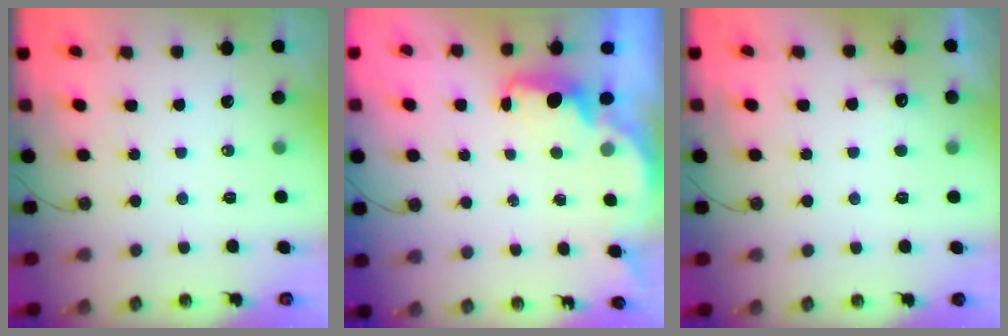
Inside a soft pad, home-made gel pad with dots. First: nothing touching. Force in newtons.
{"total": 1.8, "press": 1.7, "slide": 0.7}
{"total": 4.6, "press": 4.5, "slide": 1.2}